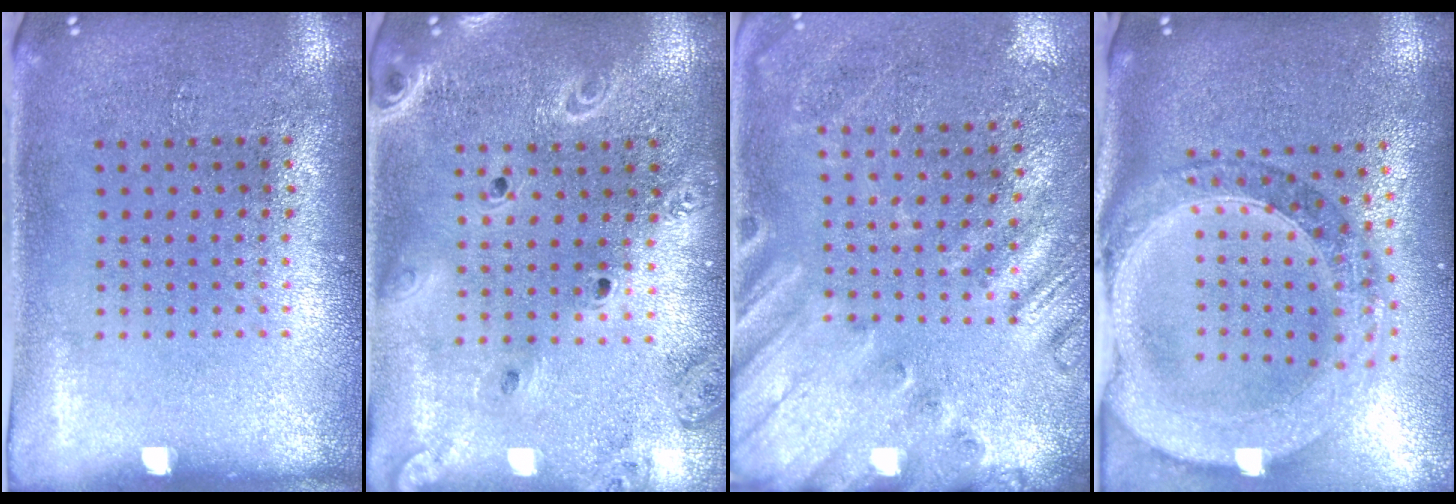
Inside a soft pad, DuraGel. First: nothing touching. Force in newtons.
{"total": 2.1, "press": 1.9, "slide": 0.8}
{"total": 2.4, "press": 2.0, "slide": 1.4}
{"total": 2.2, "press": 2.0, "slide": 0.9}